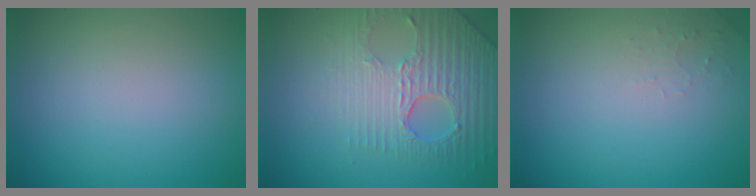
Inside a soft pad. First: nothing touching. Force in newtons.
{"total": 4.1, "press": 3.9, "slide": 1.1}
{"total": 0.9, "press": 0.9, "slide": 0.2}